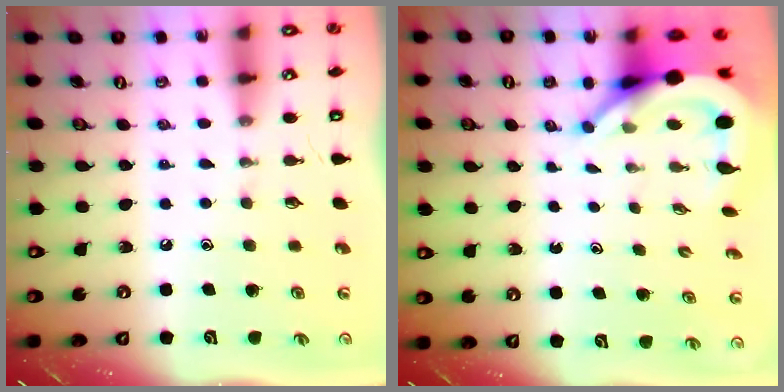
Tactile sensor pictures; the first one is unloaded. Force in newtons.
{"total": 8.2, "press": 8.1, "slide": 1.0}